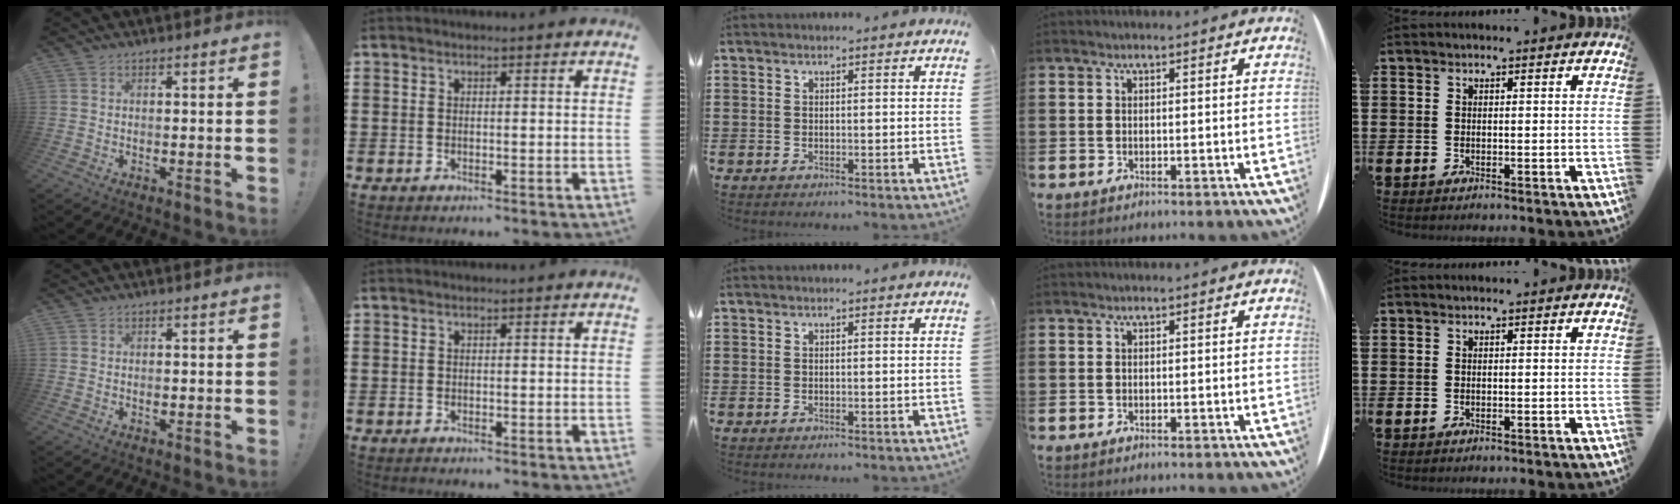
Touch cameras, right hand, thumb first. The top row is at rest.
{"thumb": {"total": 0.6, "force": [-0.3, 0.4, 0.3], "torque": [-0.004, 0.002, -0.005]}}